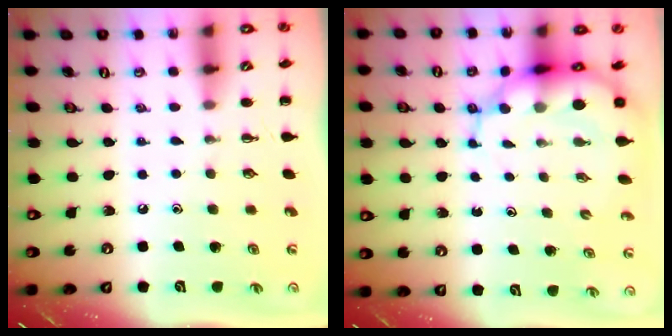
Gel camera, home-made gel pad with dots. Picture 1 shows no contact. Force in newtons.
{"total": 9.2, "press": 8.8, "slide": 2.8}